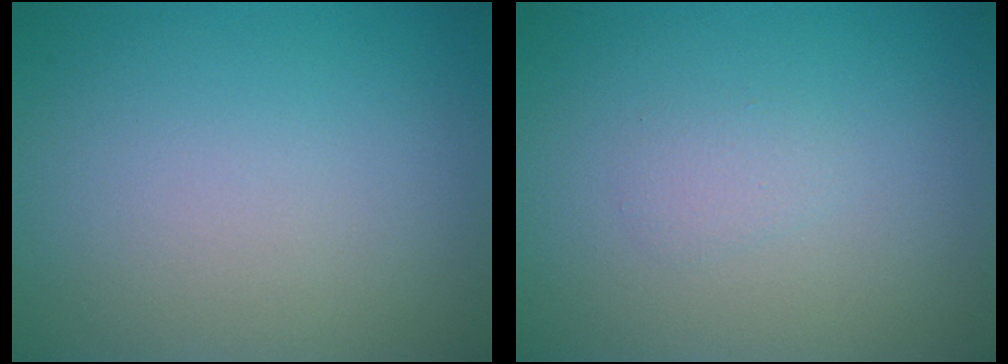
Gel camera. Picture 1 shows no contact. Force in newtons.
{"total": 0.9, "press": 0.9, "slide": 0.0}